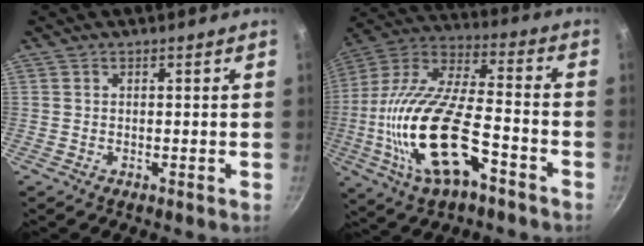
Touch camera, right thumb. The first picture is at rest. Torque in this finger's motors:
{"motor_torque": [0.85, 1.90, 2.56, -0.21, 0.87]}